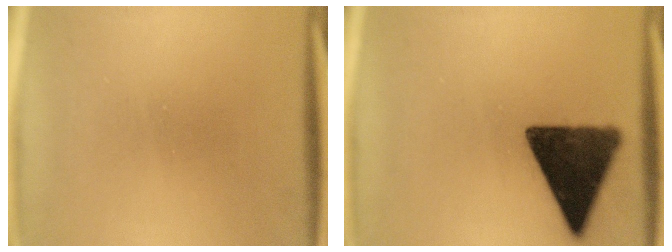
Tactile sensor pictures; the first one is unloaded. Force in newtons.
{"total": 13.9}